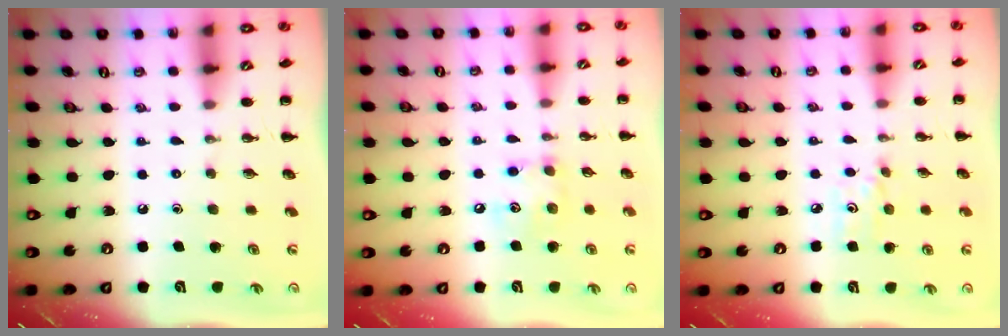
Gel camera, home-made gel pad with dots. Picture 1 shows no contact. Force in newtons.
{"total": 6.7, "press": 6.7, "slide": 0.5}
{"total": 5.3, "press": 5.0, "slide": 1.6}